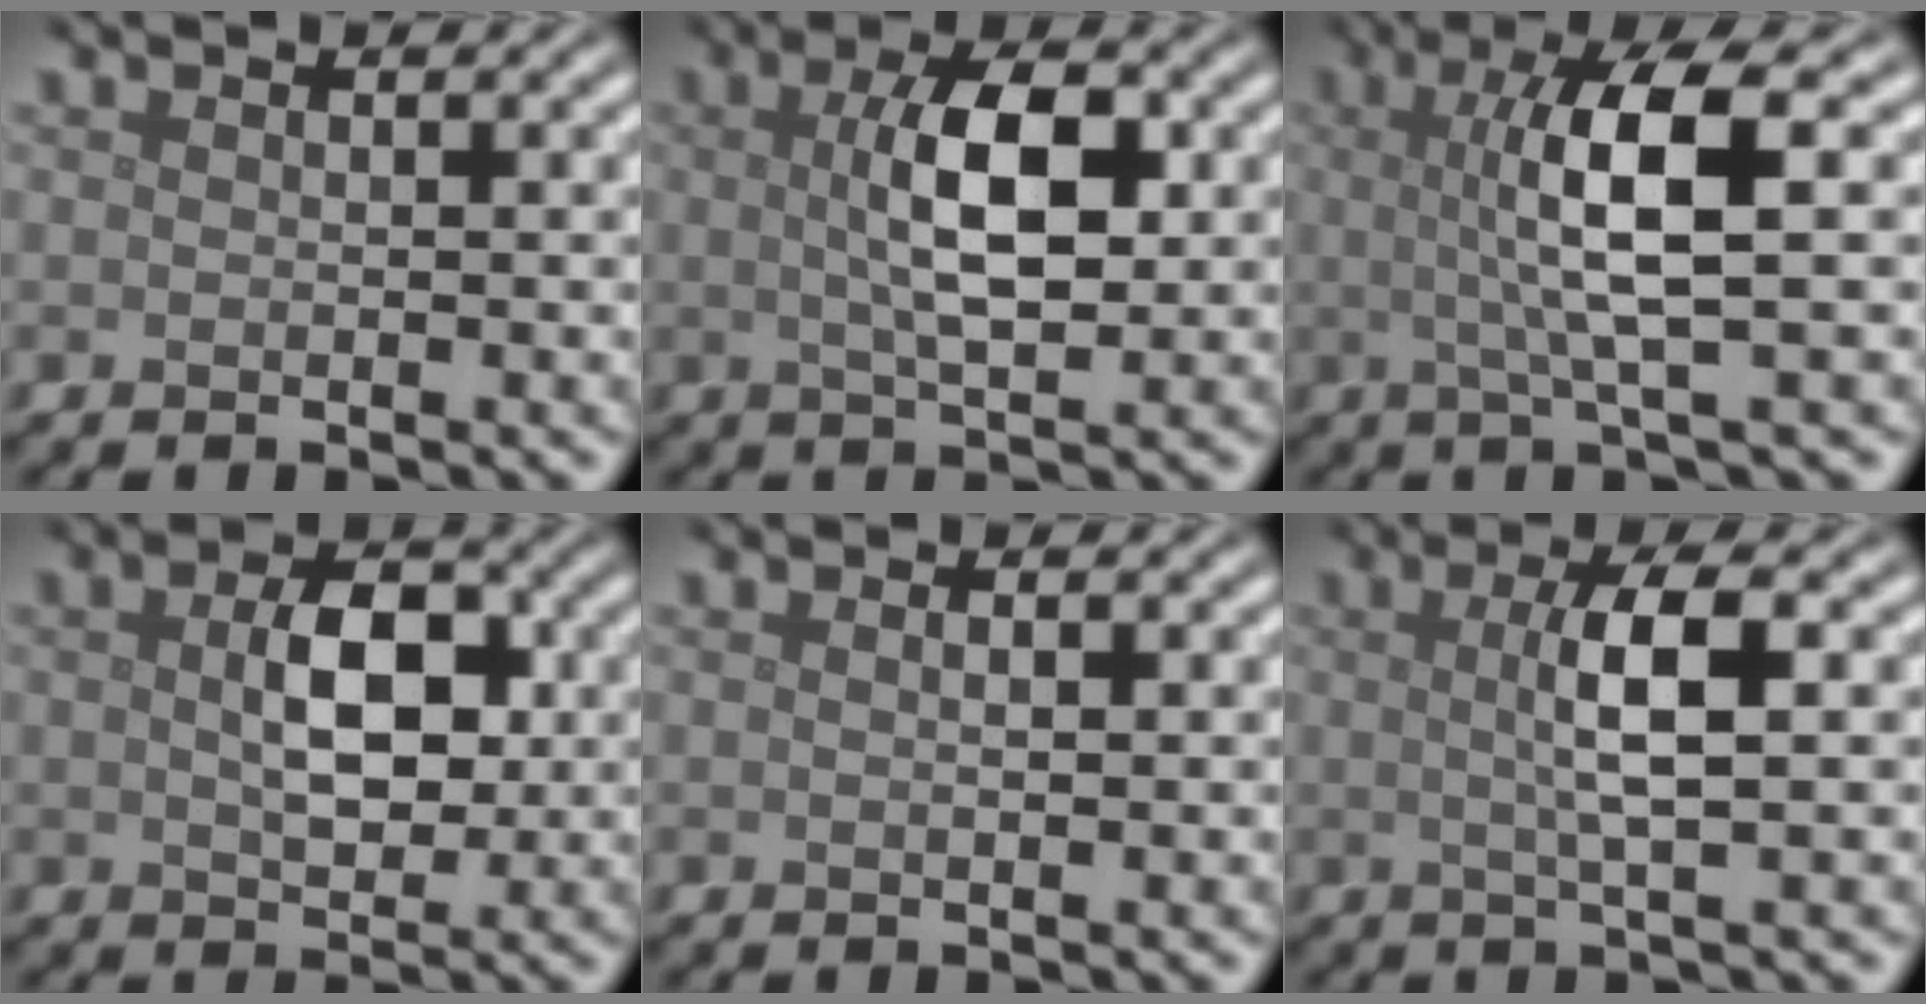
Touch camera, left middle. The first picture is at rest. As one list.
[{"total": 5.5, "force": [0.8, 2.0, 5.1], "torque": [-0.098, 0.006, 0.012]}, {"total": 6.9, "force": [0.7, 1.4, 6.7], "torque": [-0.116, 0.009, 0.011]}, {"total": 4.8, "force": [0.4, 2.8, 3.9], "torque": [-0.074, 0.002, 0.006]}, {"total": 0.6, "force": [0.1, 0.1, 0.6], "torque": [-0.011, 0.002, 0.001]}, {"total": 4.3, "force": [0.4, 0.8, 4.2], "torque": [-0.074, 0.005, 0.004]}]